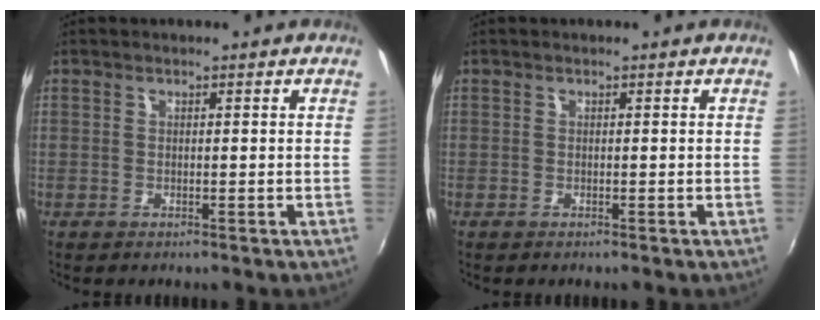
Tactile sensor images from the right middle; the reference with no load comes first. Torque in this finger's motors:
{"motor_torque": [0.28, -0.07, 0.07, 0.00]}